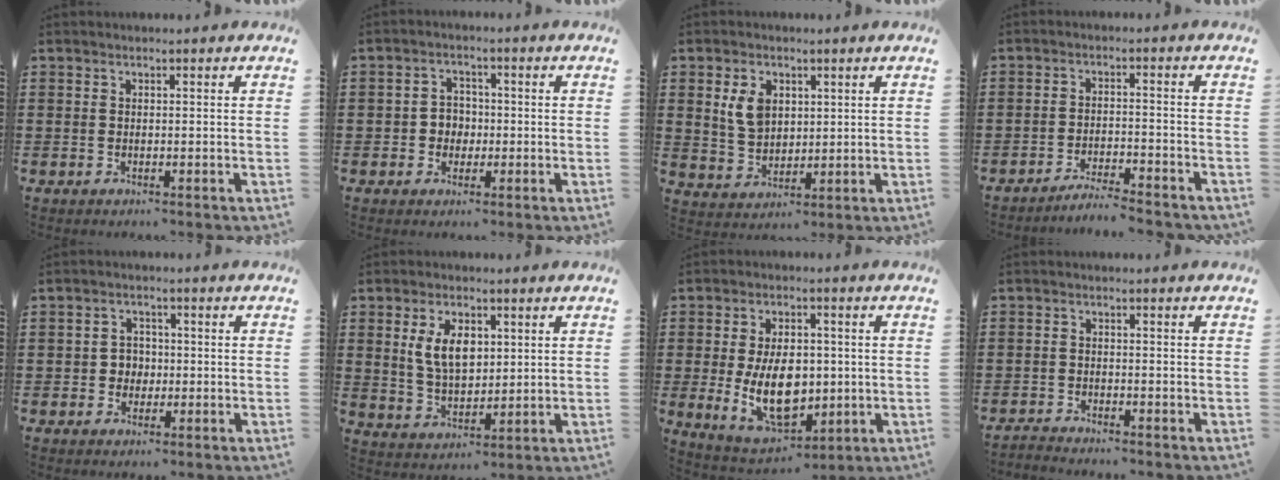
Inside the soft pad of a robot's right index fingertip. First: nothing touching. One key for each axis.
{"total": 3.1, "fx": -0.7, "fy": 2.8, "fz": 1.1, "tx": -0.031, "ty": 0.007, "tz": -0.019}
{"total": 5.6, "fx": 1.9, "fy": 4.0, "fz": 3.5, "tx": -0.082, "ty": 0.014, "tz": 0.034}
{"total": 3.6, "fx": -3.5, "fy": -0.1, "fz": 0.6, "tx": -0.015, "ty": 0.002, "tz": -0.073}
{"total": 2.8, "fx": -0.5, "fy": 2.6, "fz": 0.9, "tx": -0.027, "ty": 0.006, "tz": -0.014}
{"total": 7.1, "fx": 1.9, "fy": 4.1, "fz": 5.5, "tx": -0.118, "ty": 0.008, "tz": 0.029}
{"total": 11.8, "fx": -0.8, "fy": 7.2, "fz": 9.3, "tx": -0.166, "ty": -0.014, "tz": -0.022}
{"total": 2.0, "fx": -1.9, "fy": 0.0, "fz": -0.2, "tx": -0.002, "ty": 0.002, "tz": -0.043}